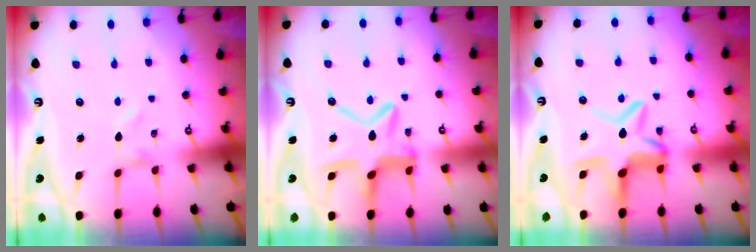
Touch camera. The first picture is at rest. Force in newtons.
{"total": 13.4, "press": 13.4, "slide": 1.4}
{"total": 11.1, "press": 11.0, "slide": 1.1}